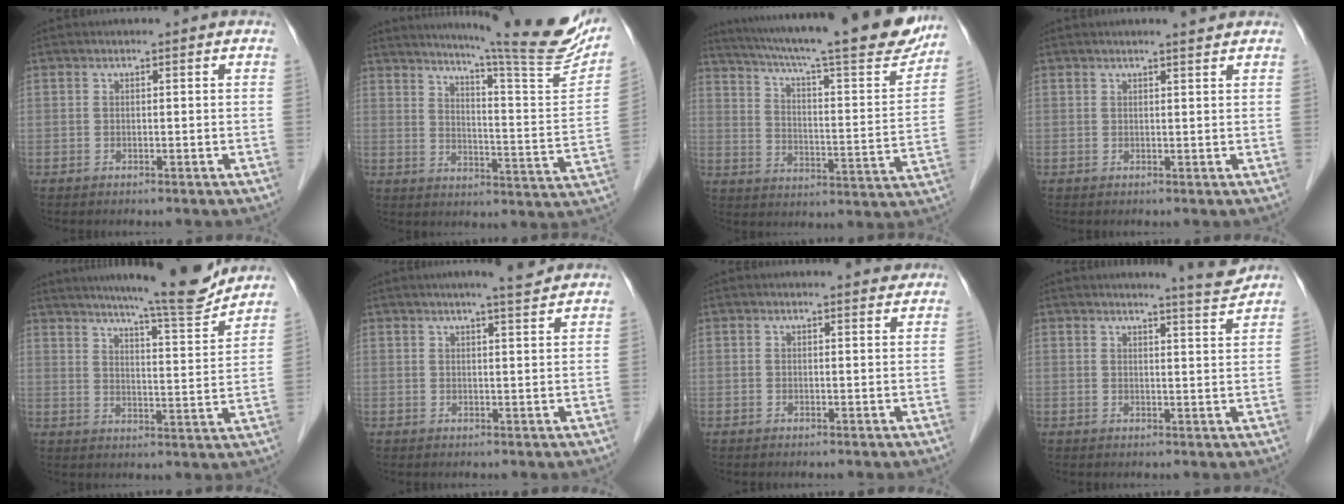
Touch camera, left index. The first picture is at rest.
{"total": 21.7, "force": [18.7, -0.2, 11.1], "torque": [-0.161, -0.071, 0.238]}
{"total": 27.1, "force": [23.2, 2.9, 13.8], "torque": [-0.224, -0.031, 0.310]}
{"total": 2.2, "force": [2.0, -0.2, 0.9], "torque": [-0.013, 0.002, 0.028]}
{"total": 14.9, "force": [13.5, 0.1, 6.3], "torque": [-0.096, -0.018, 0.183]}
{"total": 4.7, "force": [4.1, -0.5, 2.3], "torque": [-0.038, 0.004, 0.056]}
{"total": 2.3, "force": [2.3, 0.2, 0.4], "torque": [-0.010, -0.002, 0.024]}
{"total": 4.8, "force": [4.6, -1.3, 0.8], "torque": [-0.026, -0.026, 0.061]}